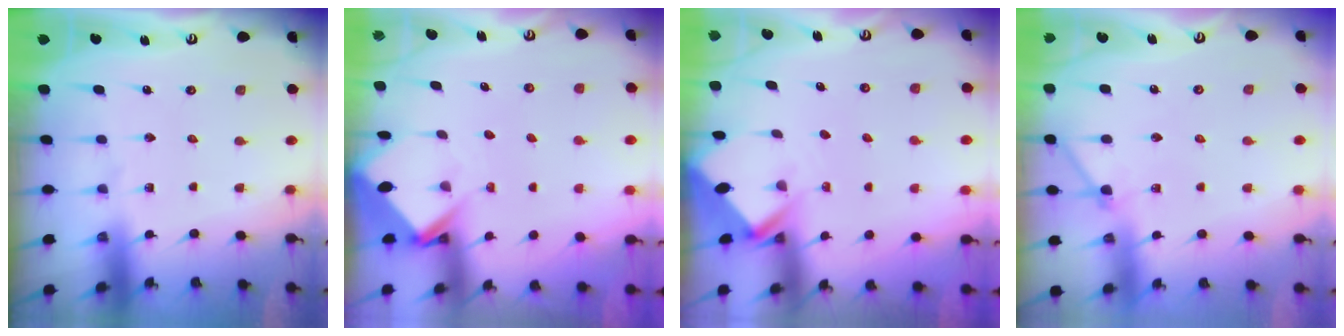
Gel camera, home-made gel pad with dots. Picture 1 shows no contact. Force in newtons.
{"total": 3.9, "press": 3.9, "slide": 0.1}
{"total": 2.2, "press": 2.2, "slide": 0.1}
{"total": 3.7, "press": 3.7, "slide": 0.5}